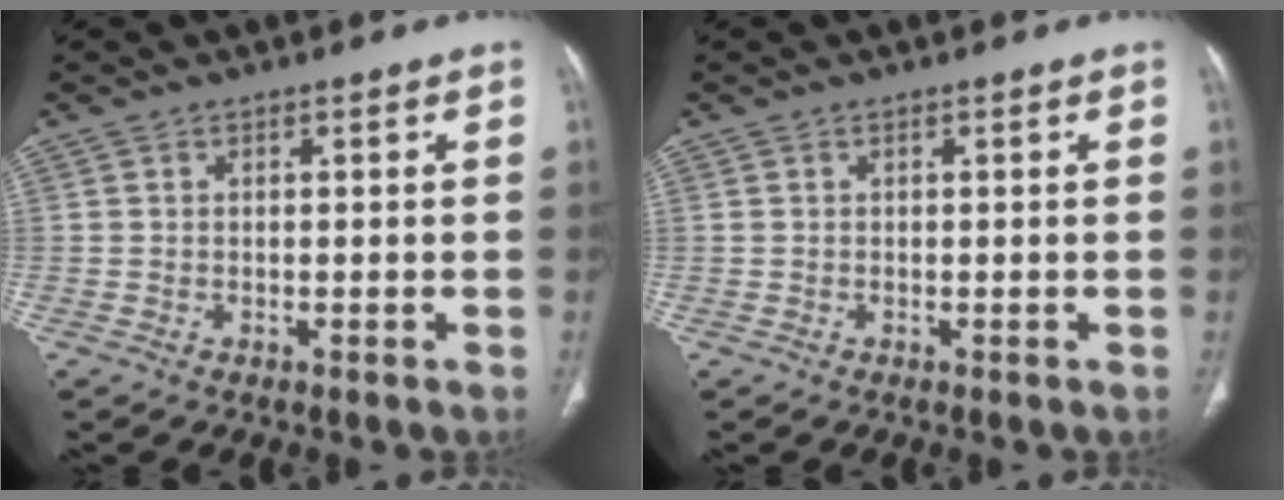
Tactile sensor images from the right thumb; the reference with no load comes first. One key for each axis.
{"total": 0.0}